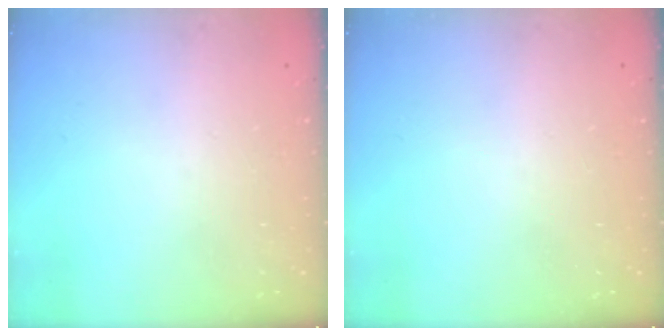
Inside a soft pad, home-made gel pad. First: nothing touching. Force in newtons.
{"total": 0.0}